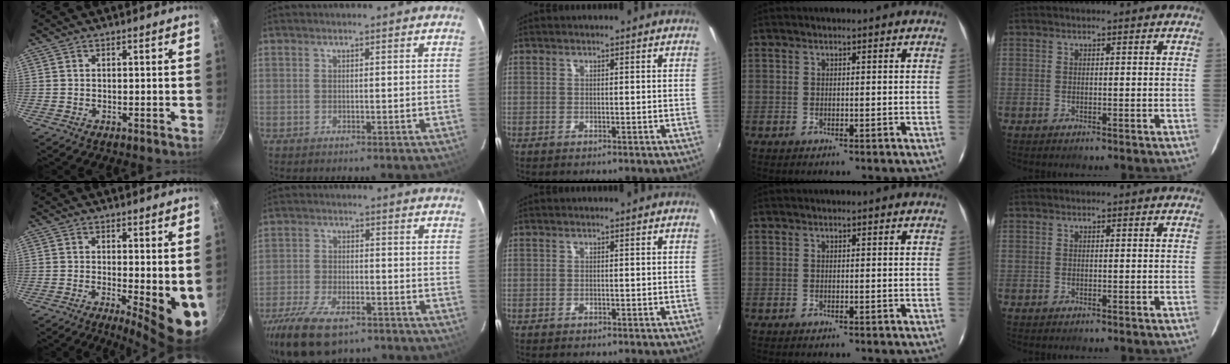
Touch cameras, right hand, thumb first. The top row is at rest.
{"thumb": {"total": 9.8, "force": [-1.2, 2.7, 9.3], "torque": [-0.105, -0.016, -0.010]}, "index": {"total": 15.1, "force": [-10.3, 6.7, 8.6], "torque": [-0.201, -0.027, -0.182]}}